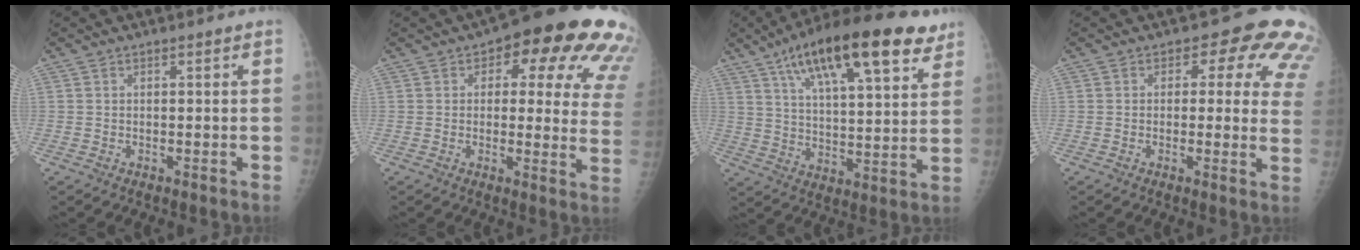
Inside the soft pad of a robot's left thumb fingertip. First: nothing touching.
{"total": 20.5, "force": [9.4, 9.3, 15.7], "torque": [-0.142, -0.014, 0.099]}
{"total": 24.1, "force": [13.8, 7.7, 18.2], "torque": [-0.271, -0.022, 0.218]}
{"total": 12.7, "force": [5.8, 7.1, 8.9], "torque": [-0.040, -0.015, 0.038]}